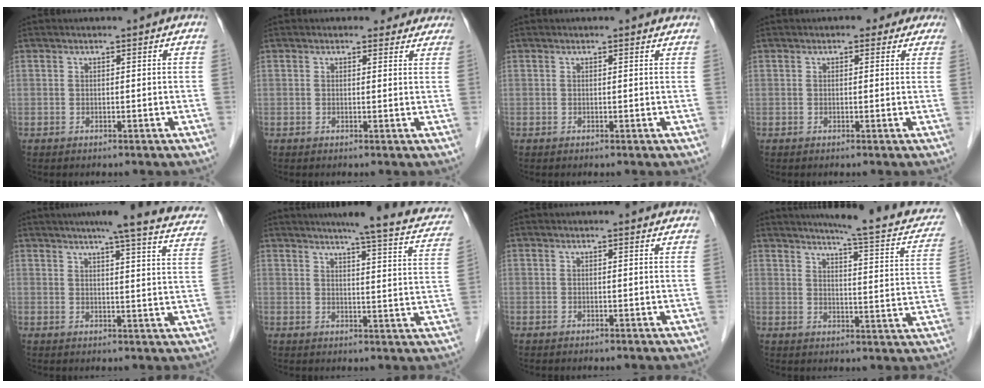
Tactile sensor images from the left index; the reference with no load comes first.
{"total": 3.5, "force": [3.1, 1.8, 0.2], "torque": [0.013, -0.001, 0.018]}
{"total": 1.5, "force": [1.4, 0.4, 0.2], "torque": [-0.009, -0.002, 0.004]}
{"total": 3.1, "force": [2.2, 2.0, 0.9], "torque": [0.003, 0.010, 0.014]}
{"total": 17.8, "force": [14.8, 1.3, 9.8], "torque": [-0.121, -0.014, 0.158]}
{"total": 15.2, "force": [12.5, 1.6, 8.5], "torque": [-0.103, -0.017, 0.128]}
{"total": 1.8, "force": [1.8, 0.4, 0.2], "torque": [-0.010, -0.003, 0.007]}
{"total": 15.9, "force": [13.8, 1.4, 7.8], "torque": [-0.093, -0.030, 0.154]}